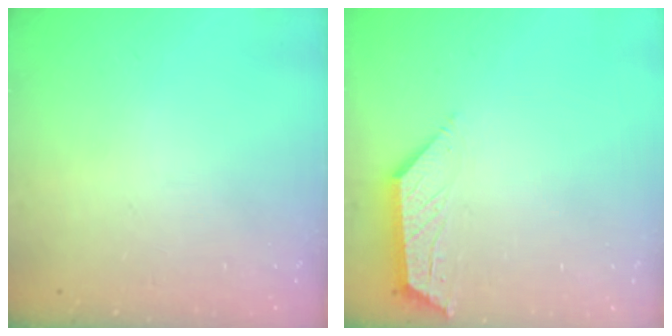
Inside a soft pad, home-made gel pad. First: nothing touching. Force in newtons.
{"total": 2.7, "press": 2.7, "slide": 0.5}